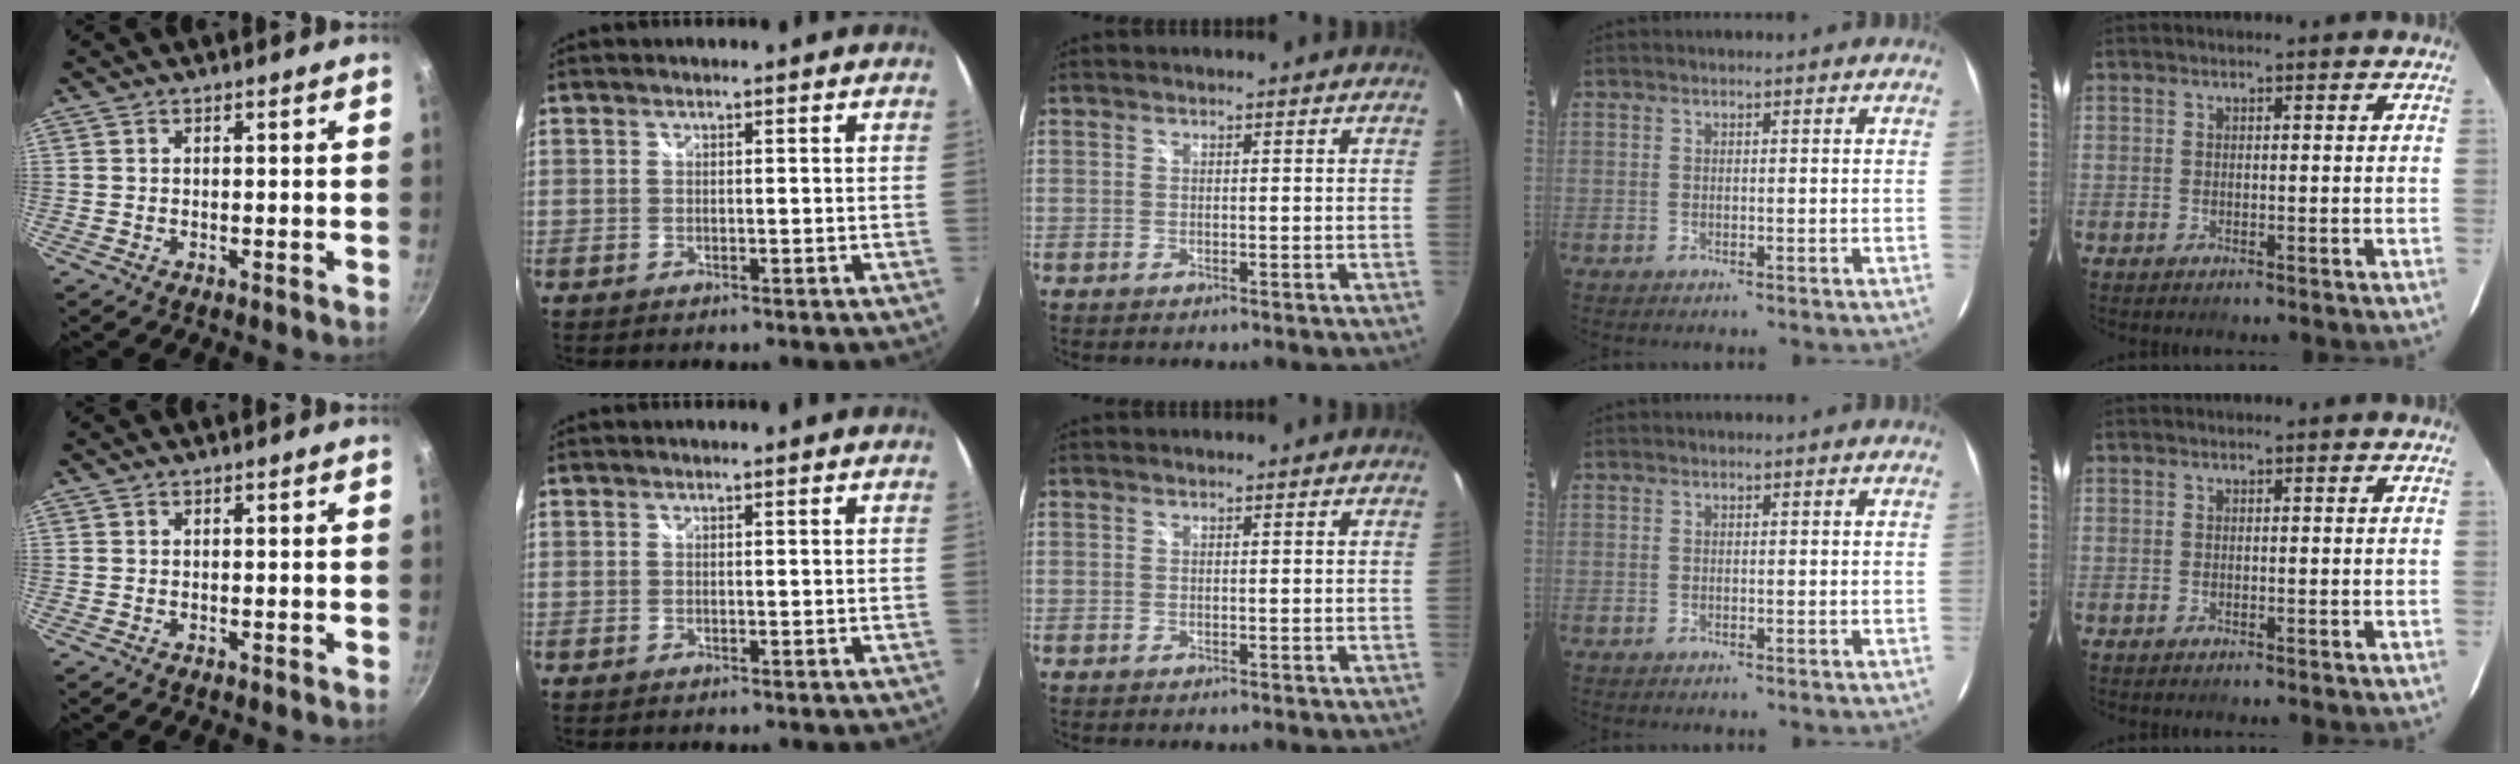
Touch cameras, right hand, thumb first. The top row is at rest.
{}